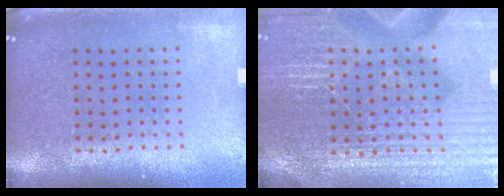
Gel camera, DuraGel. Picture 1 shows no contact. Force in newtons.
{"total": 4.7, "press": 4.5, "slide": 1.4}